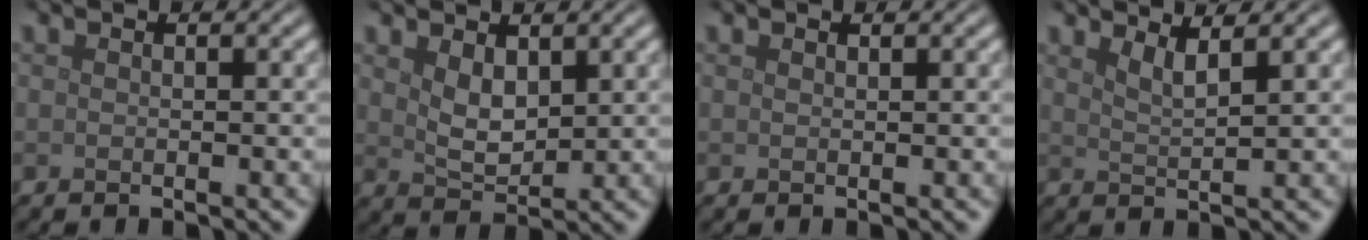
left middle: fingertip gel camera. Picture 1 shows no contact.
{"total": 2.8, "force": [1.3, 1.5, 2.0], "torque": [-0.043, -0.005, 0.031]}
{"total": 0.0}
{"total": 2.2, "force": [1.6, 0.5, 1.4], "torque": [-0.015, -0.001, 0.026]}